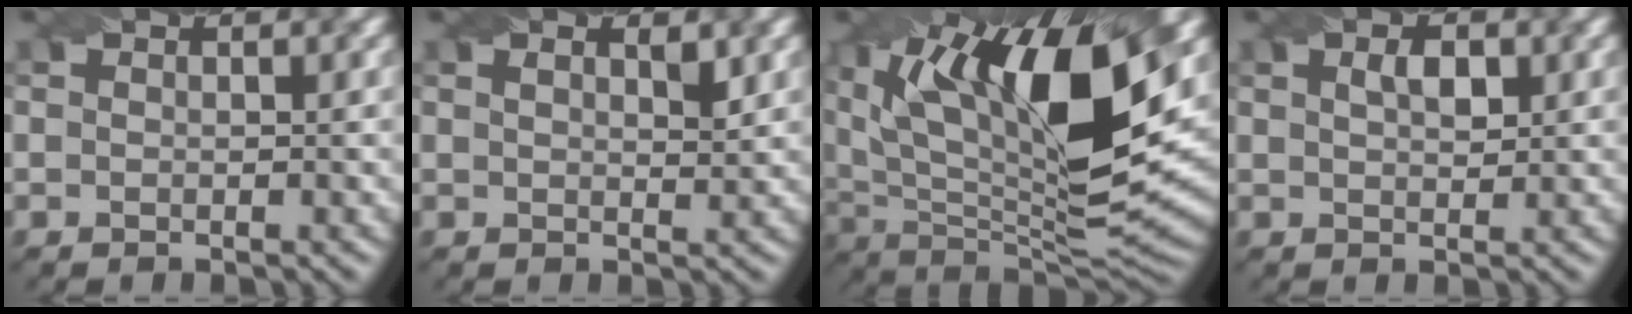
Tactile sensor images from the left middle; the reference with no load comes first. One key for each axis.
{"total": 1.6, "fx": 0.9, "fy": 0.4, "fz": 1.3, "tx": -0.018, "ty": -0.002, "tz": 0.020}
{"total": 16.9, "fx": 6.2, "fy": 5.9, "fz": 14.6, "tx": -0.251, "ty": 0.001, "tz": 0.106}
{"total": 2.0, "fx": 0.8, "fy": 1.0, "fz": 1.5, "tx": -0.030, "ty": 0.003, "tz": 0.017}